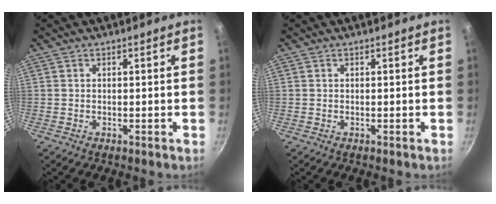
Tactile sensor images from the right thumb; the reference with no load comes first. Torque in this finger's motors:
{"motor_torque": [0.00, 0.00, 0.01, 0.00, 0.00]}